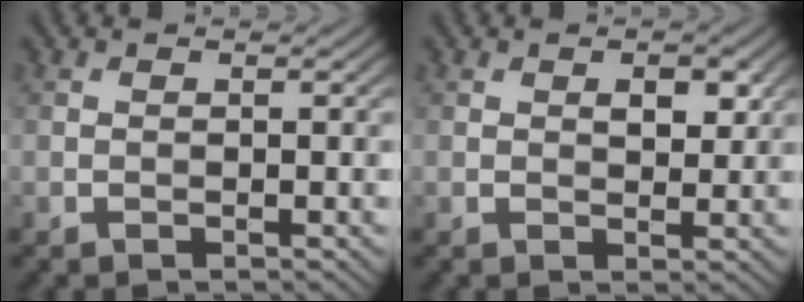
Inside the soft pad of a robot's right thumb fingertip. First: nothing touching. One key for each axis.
{"total": 2.7, "fx": 1.0, "fy": 1.5, "fz": 2.1, "tx": -0.027, "ty": -0.004, "tz": 0.017}